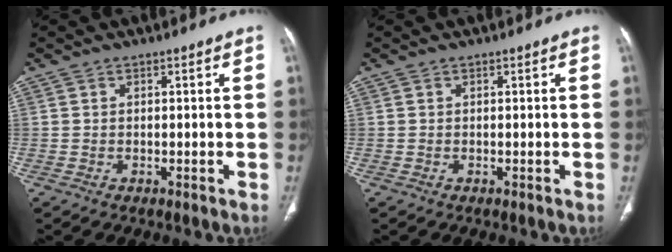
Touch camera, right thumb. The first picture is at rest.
{"total": 0.0}